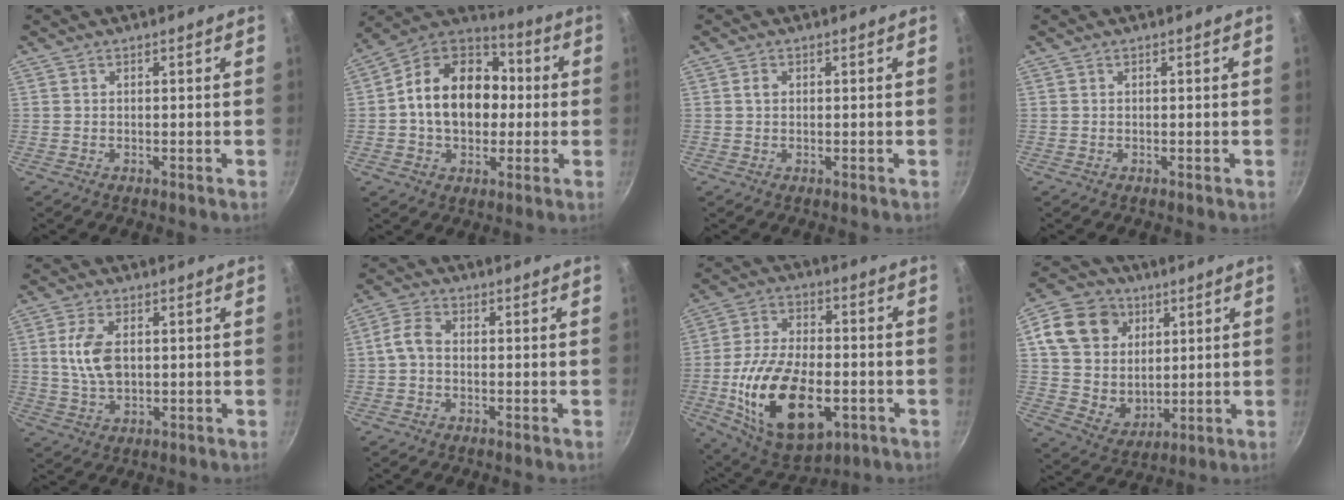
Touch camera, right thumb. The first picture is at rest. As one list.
[{"total": 18.6, "force": [0.4, 13.7, 12.5], "torque": [-0.175, 0.037, -0.010]}, {"total": 1.3, "force": [0.3, 1.0, 0.8], "torque": [-0.012, 0.004, 0.003]}, {"total": 0.0}, {"total": 7.8, "force": [1.1, 4.5, 6.3], "torque": [-0.119, -0.001, 0.022]}, {"total": 4.0, "force": [-0.4, 2.8, 2.8], "torque": [-0.061, 0.018, -0.016]}, {"total": 22.1, "force": [-5.6, 12.2, 17.5], "torque": [-0.305, 0.017, -0.085]}, {"total": 16.0, "force": [5.4, 13.1, 7.3], "torque": [-0.105, -0.010, 0.102]}]